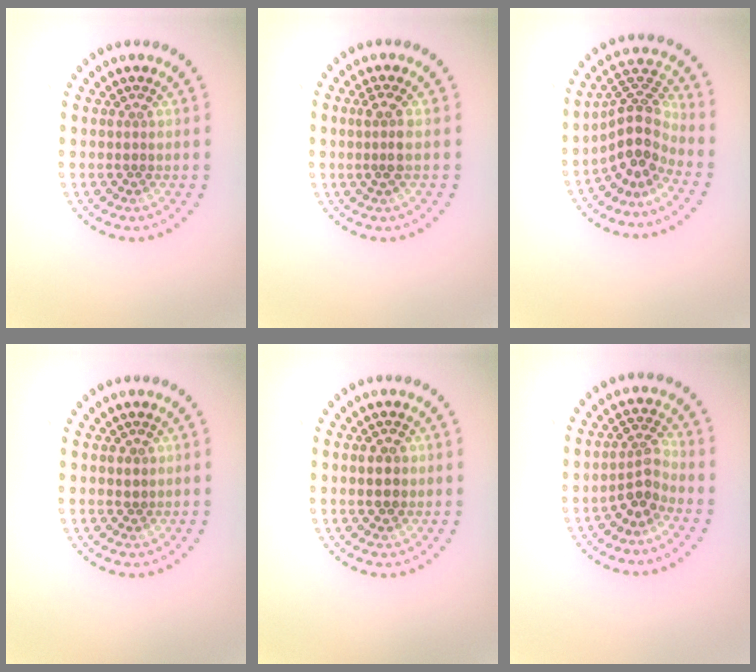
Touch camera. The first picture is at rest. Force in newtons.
{"total": 1.8, "press": 1.4, "slide": 1.0}
{"total": 4.3, "press": 3.1, "slide": 3.0}
{"total": 0.6, "press": 0.3, "slide": 0.5}
{"total": 2.0, "press": 1.9, "slide": 0.4}
{"total": 2.4, "press": 1.9, "slide": 1.6}